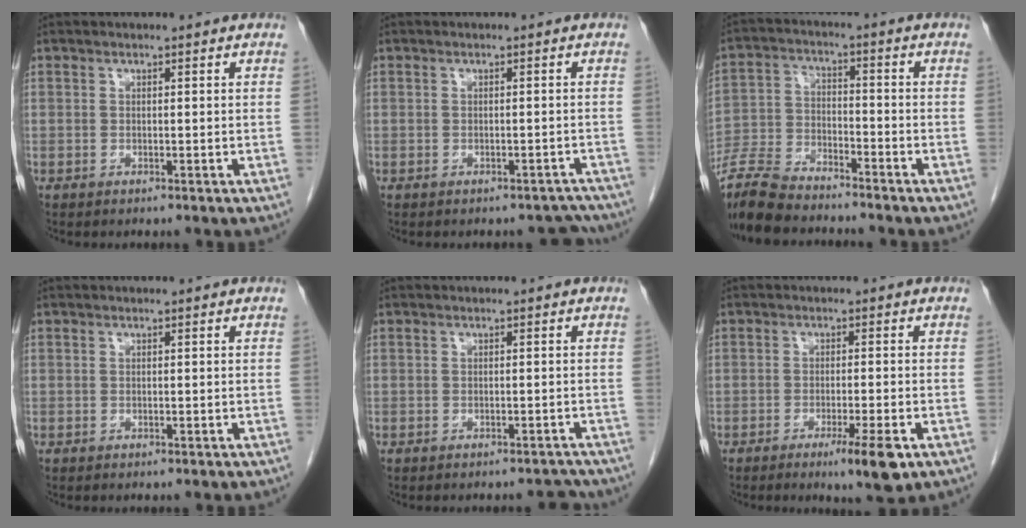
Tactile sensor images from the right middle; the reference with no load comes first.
{"total": 4.1, "force": [-3.7, 1.6, 0.3], "torque": [0.007, 0.007, -0.035]}
{"total": 12.2, "force": [-11.0, 2.5, 4.8], "torque": [-0.096, -0.024, -0.203]}
{"total": 0.0}
{"total": 2.8, "force": [-2.7, 0.5, 0.1], "torque": [0.008, -0.002, -0.031]}
{"total": 5.7, "force": [-3.1, 0.0, 4.8], "torque": [-0.071, -0.014, -0.044]}